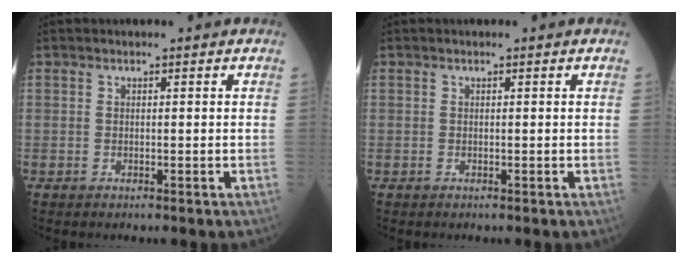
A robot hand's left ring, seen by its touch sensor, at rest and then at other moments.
{"total": 0.0}